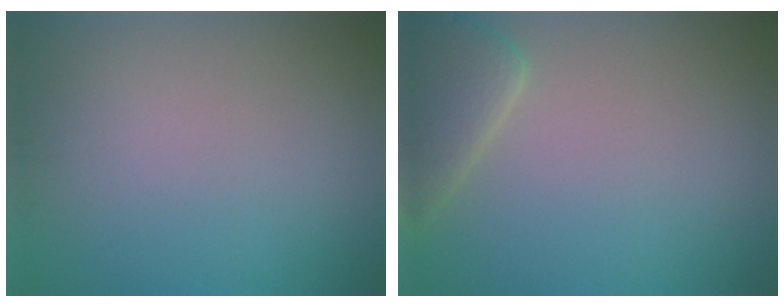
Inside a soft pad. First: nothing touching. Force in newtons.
{"total": 4.1, "press": 4.1, "slide": 0.5}